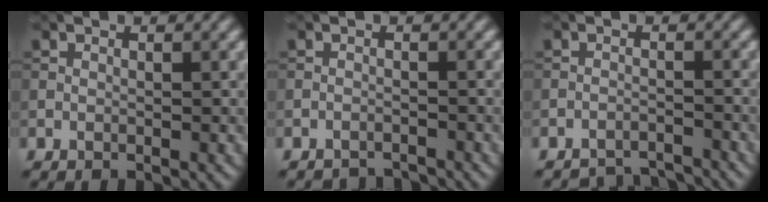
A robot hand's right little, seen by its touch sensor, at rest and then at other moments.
{"total": 2.9, "force": [-2.9, 0.2, 0.3], "torque": [-0.004, -0.009, -0.046]}
{"total": 4.2, "force": [-4.1, 0.5, 0.5], "torque": [-0.008, -0.001, -0.062]}